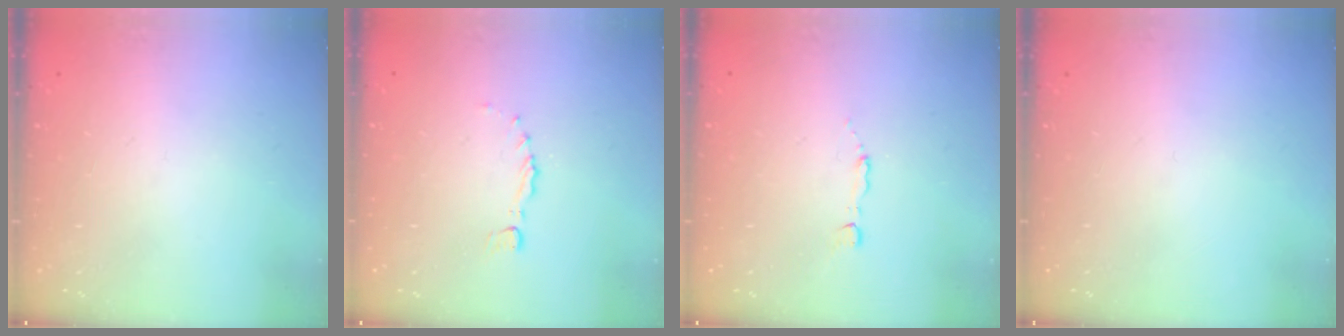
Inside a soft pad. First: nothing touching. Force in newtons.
{"total": 0.0}
{"total": 1.2, "press": 1.2, "slide": 0.2}
{"total": 0.0}